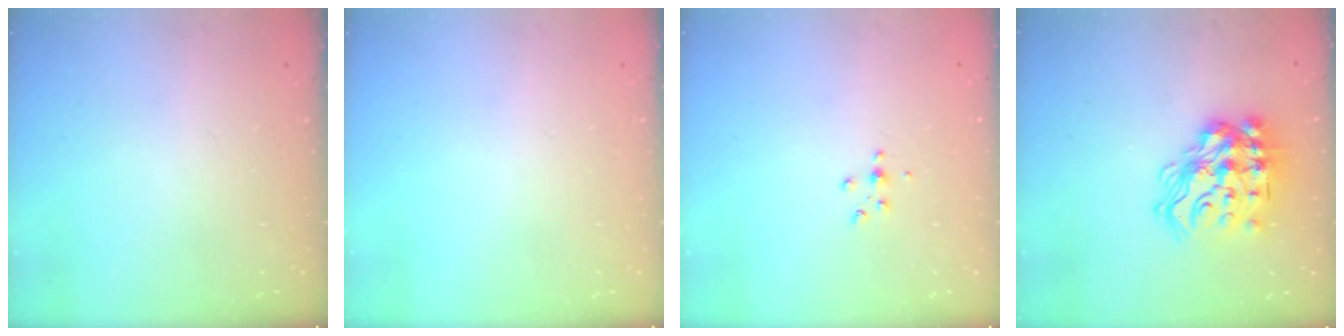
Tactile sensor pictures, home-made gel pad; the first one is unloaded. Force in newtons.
{"total": 0.0}
{"total": 4.2, "press": 4.2, "slide": 0.6}
{"total": 19.1, "press": 18.8, "slide": 3.5}